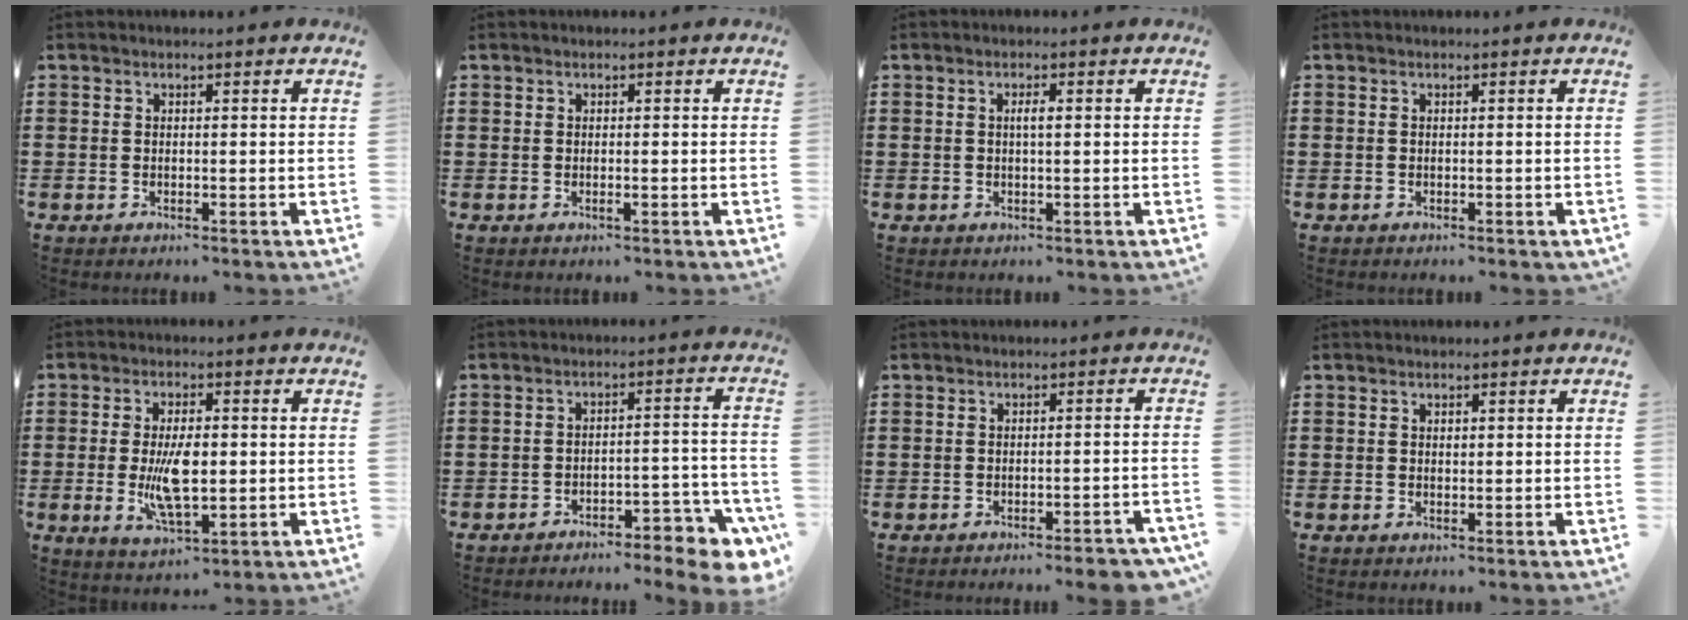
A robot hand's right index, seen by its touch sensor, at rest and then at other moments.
{"total": 0.5, "force": [-0.1, 0.0, 0.5], "torque": [-0.008, -0.003, -0.002]}
{"total": 1.5, "force": [0.2, 0.3, 1.5], "torque": [-0.028, 0.002, 0.001]}
{"total": 0.0}
{"total": 8.2, "force": [-0.5, 3.2, 7.5], "torque": [-0.152, -0.008, -0.015]}
{"total": 5.4, "force": [-4.7, 1.0, 2.3], "torque": [-0.036, 0.005, -0.090]}
{"total": 2.8, "force": [-2.4, -0.1, 1.5], "torque": [-0.025, -0.004, -0.045]}
{"total": 0.6, "force": [0.2, 0.4, 0.4], "torque": [-0.009, 0.002, 0.004]}